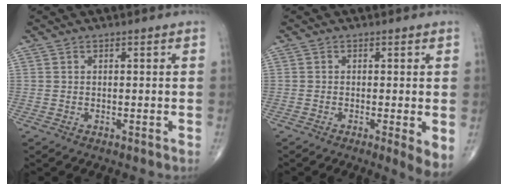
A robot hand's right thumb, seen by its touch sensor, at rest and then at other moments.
{"total": 4.1, "force": [-0.8, 0.7, 4.0], "torque": [-0.067, -0.014, -0.018]}